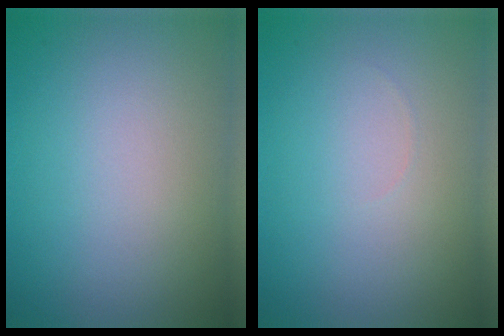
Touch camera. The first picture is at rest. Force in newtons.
{"total": 0.0}